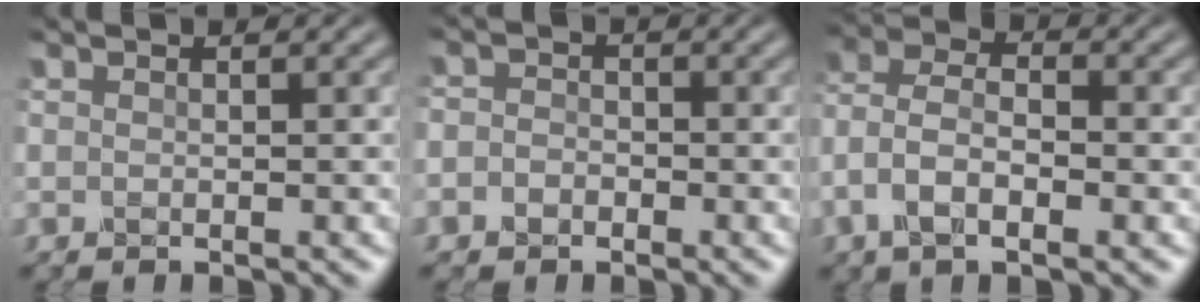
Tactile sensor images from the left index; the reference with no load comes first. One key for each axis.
{"total": 1.6, "fx": -0.8, "fy": 1.4, "fz": 0.4, "tx": 0.007, "ty": 0.005, "tz": -0.026}
{"total": 5.2, "fx": -1.7, "fy": 2.8, "fz": 4.0, "tx": -0.085, "ty": 0.011, "tz": -0.043}